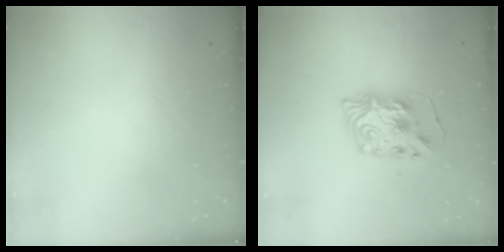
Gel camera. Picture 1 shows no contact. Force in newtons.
{"total": 9.5, "press": 9.5, "slide": 0.4}